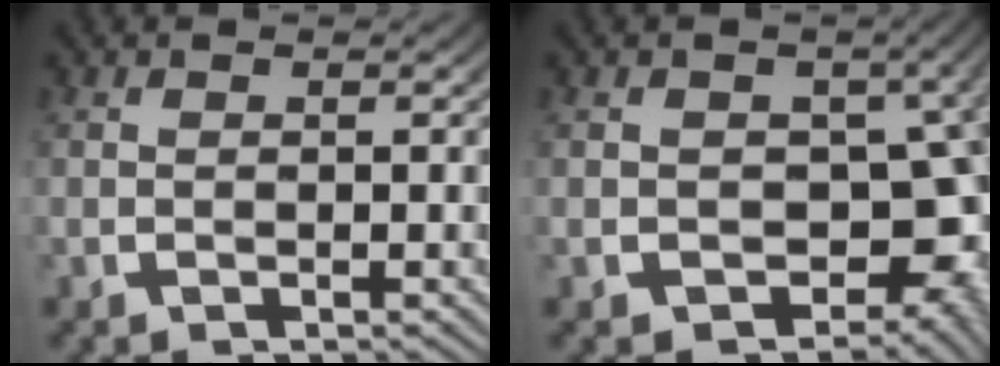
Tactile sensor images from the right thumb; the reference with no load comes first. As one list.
[{"total": 12.2, "force": [-1.7, 9.6, 7.4], "torque": [-0.113, -0.054, -0.006]}]